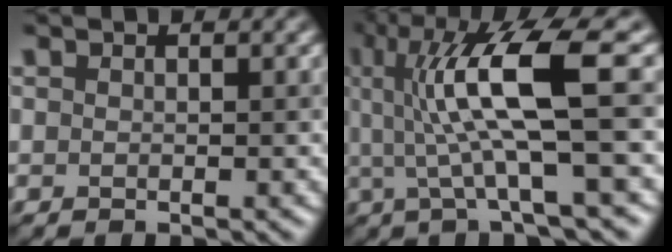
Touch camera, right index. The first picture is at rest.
{"total": 9.3, "force": [1.5, 1.7, 9.1], "torque": [-0.156, 0.004, 0.032]}